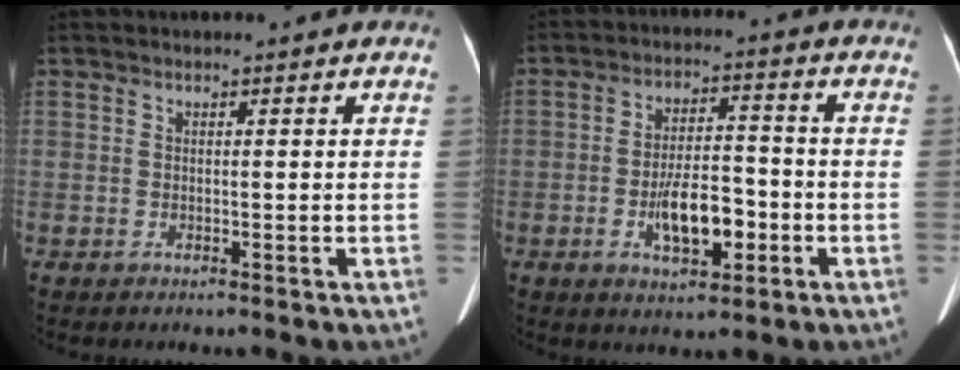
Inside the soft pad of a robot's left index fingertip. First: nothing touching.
{"total": 8.3, "force": [-2.8, 3.5, 6.9], "torque": [-0.129, 0.009, -0.043]}